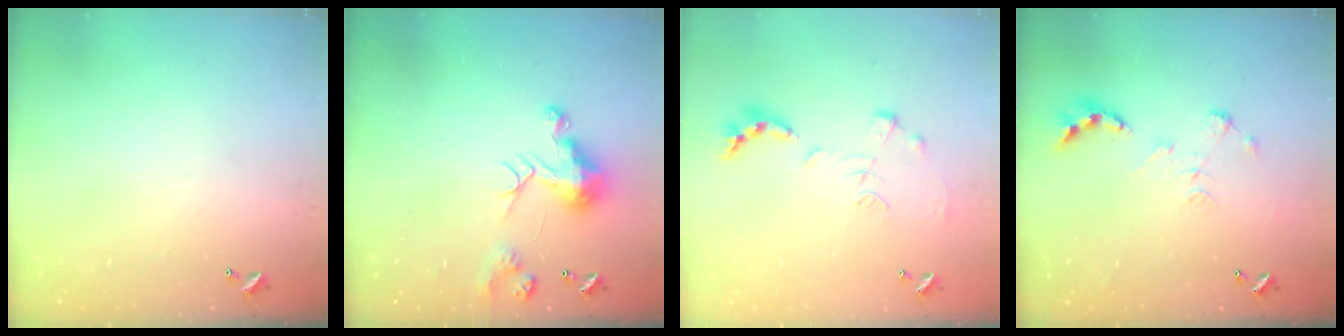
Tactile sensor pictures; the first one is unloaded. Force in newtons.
{"total": 8.7, "press": 8.6, "slide": 0.2}
{"total": 1.1, "press": 1.0, "slide": 0.4}
{"total": 0.0}